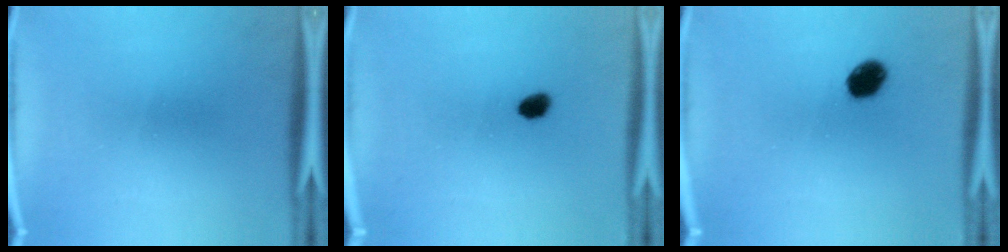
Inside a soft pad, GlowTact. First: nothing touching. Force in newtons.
{"total": 2.5}
{"total": 5.7}